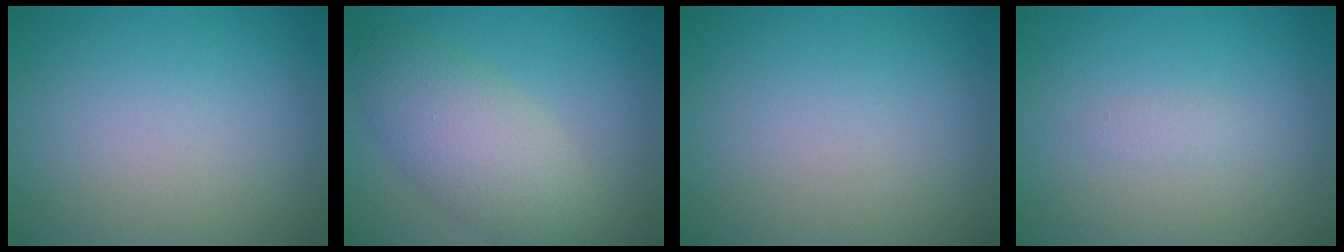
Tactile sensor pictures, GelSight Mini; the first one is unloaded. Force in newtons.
{"total": 5.6, "press": 5.6, "slide": 0.1}
{"total": 0.0}
{"total": 0.7, "press": 0.7, "slide": 0.1}